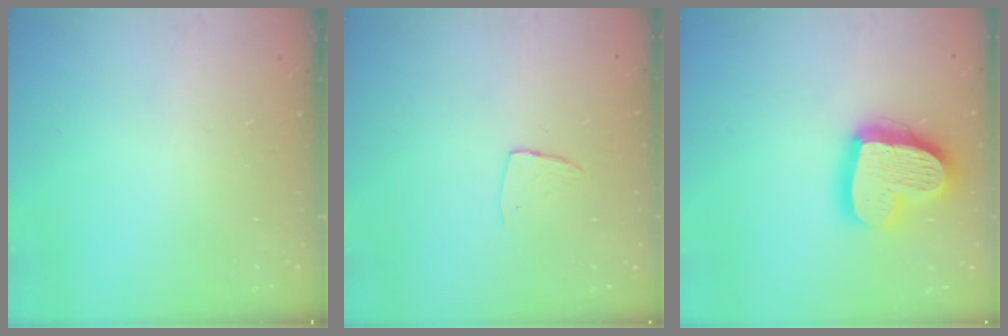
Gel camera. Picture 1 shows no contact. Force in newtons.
{"total": 4.8, "press": 4.8, "slide": 0.4}
{"total": 20.2, "press": 20.1, "slide": 2.0}